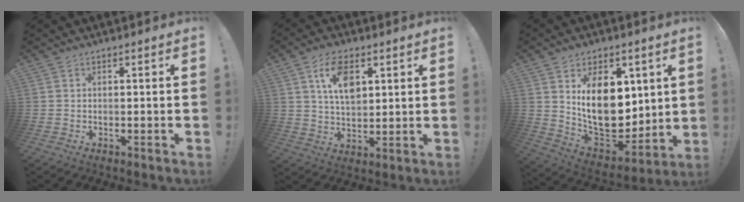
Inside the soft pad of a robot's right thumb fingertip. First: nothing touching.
{"total": 11.1, "force": [4.6, 6.4, 7.8], "torque": [-0.130, 0.001, 0.084]}
{"total": 20.1, "force": [5.1, 13.2, 14.2], "torque": [-0.222, -0.051, 0.100]}